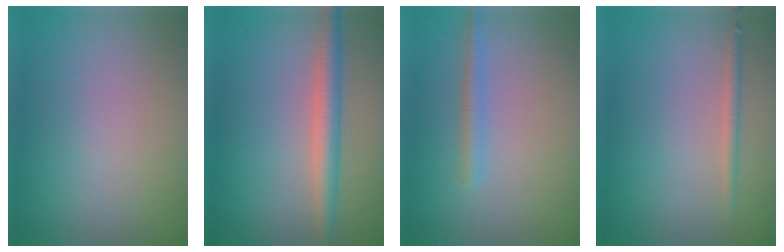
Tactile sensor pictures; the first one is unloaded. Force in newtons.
{"total": 3.3, "press": 3.3, "slide": 0.0}
{"total": 1.6, "press": 1.6, "slide": 0.0}
{"total": 1.2, "press": 1.2, "slide": 0.0}